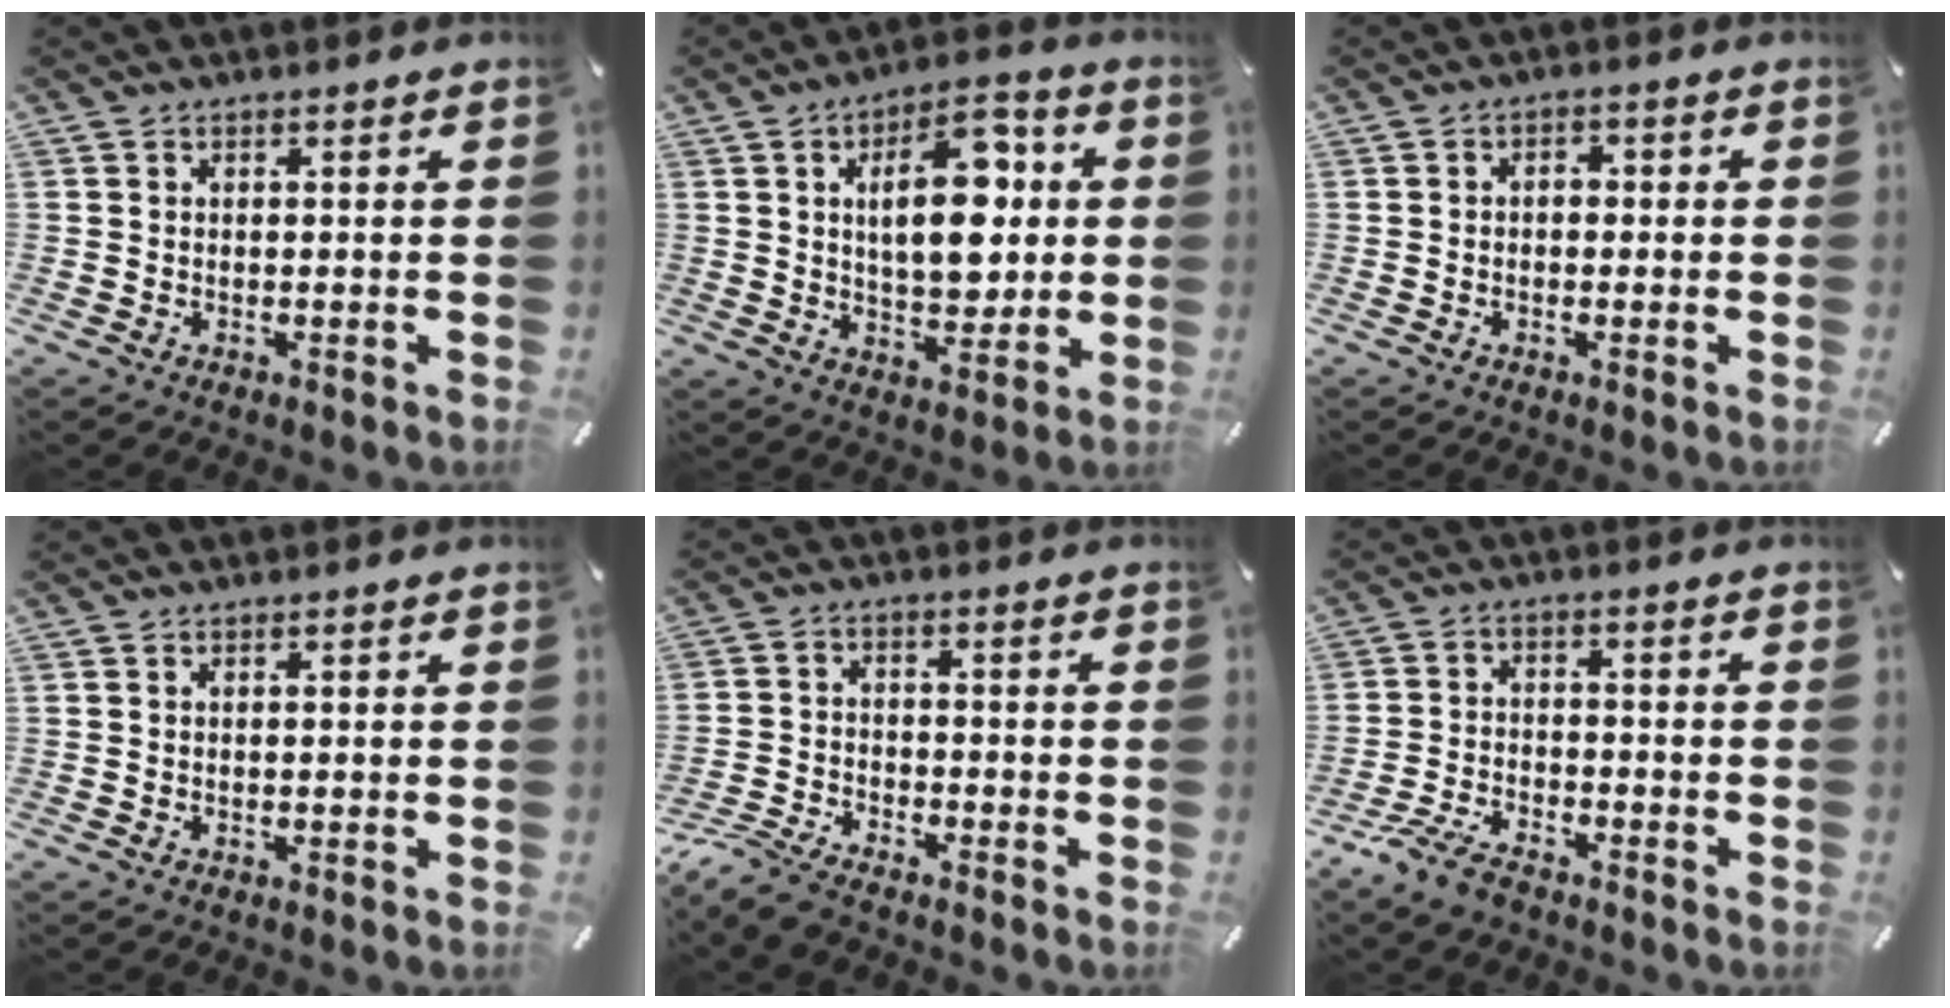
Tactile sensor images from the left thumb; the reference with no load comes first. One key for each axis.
{"total": 16.0, "fx": 3.2, "fy": 9.1, "fz": 12.7, "tx": -0.189, "ty": -0.001, "tz": 0.050}
{"total": 2.4, "fx": -0.9, "fy": 1.7, "fz": 1.4, "tx": -0.026, "ty": 0.011, "tz": -0.021}
{"total": 0.0}
{"total": 7.2, "fx": -6.4, "fy": 2.1, "fz": 2.5, "tx": -0.062, "ty": 0.021, "tz": -0.128}
{"total": 6.7, "fx": -5.4, "fy": 2.4, "fz": 3.2, "tx": -0.078, "ty": 0.016, "tz": -0.107}